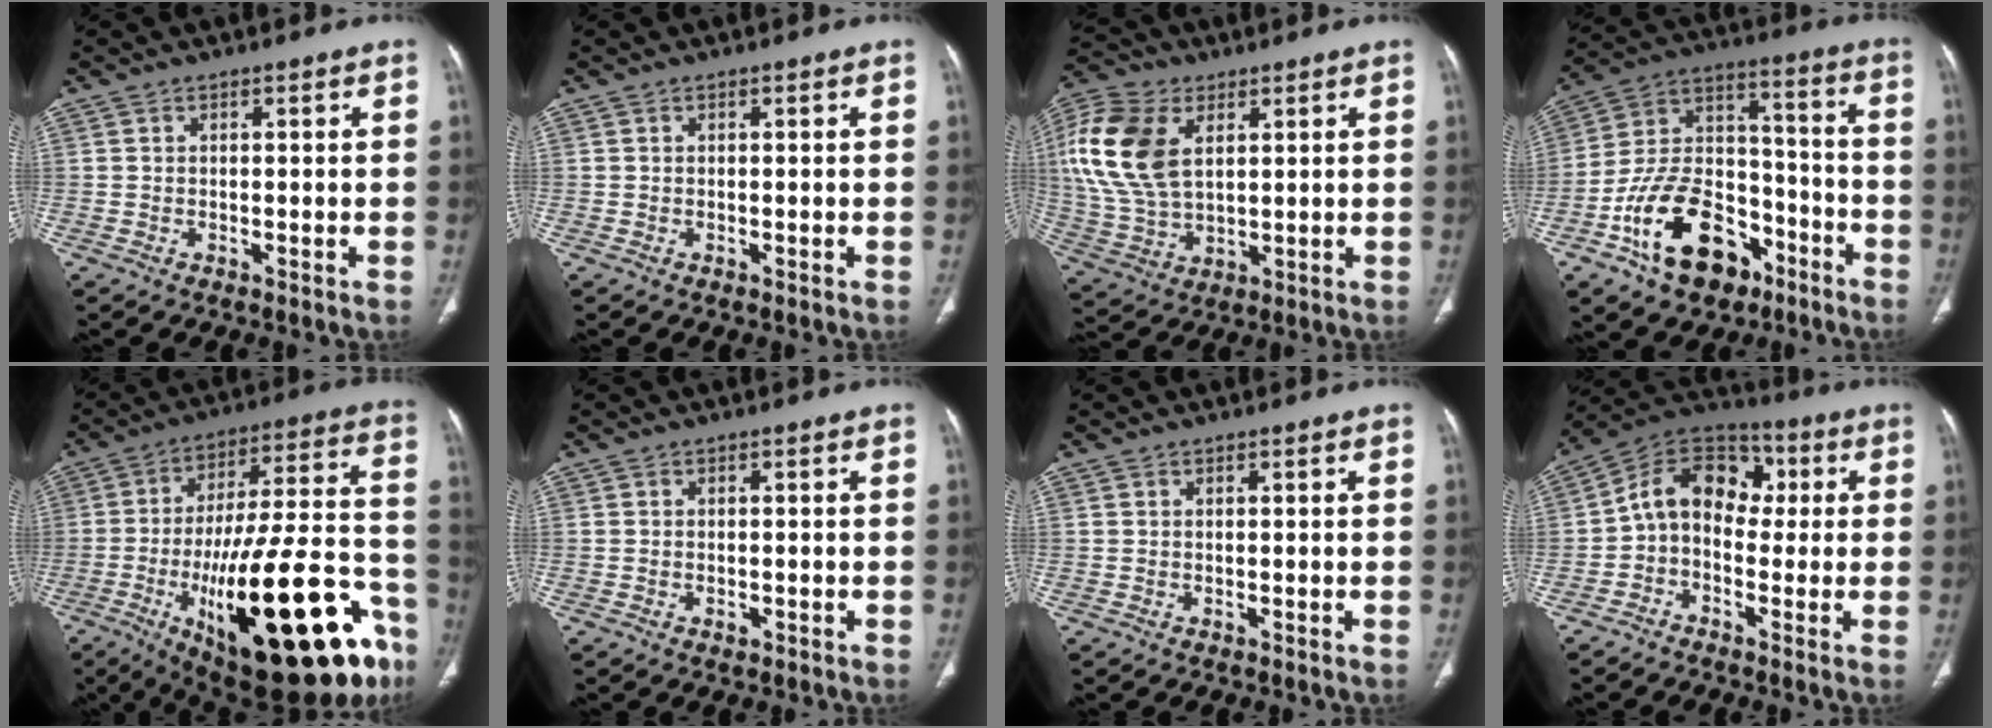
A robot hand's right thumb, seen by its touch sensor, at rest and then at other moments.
{"total": 0.0}
{"total": 17.3, "force": [5.1, 10.7, 12.6], "torque": [-0.265, -0.006, 0.100]}
{"total": 19.8, "force": [-10.4, 12.3, 11.5], "torque": [-0.164, 0.085, -0.174]}
{"total": 36.4, "force": [-15.8, 11.8, 30.6], "torque": [-0.401, 0.062, -0.226]}
{"total": 1.0, "force": [-0.5, 0.6, 0.7], "torque": [-0.010, 0.004, -0.006]}
{"total": 0.0}
{"total": 12.1, "force": [0.0, 8.8, 8.3], "torque": [-0.107, 0.042, -0.018]}